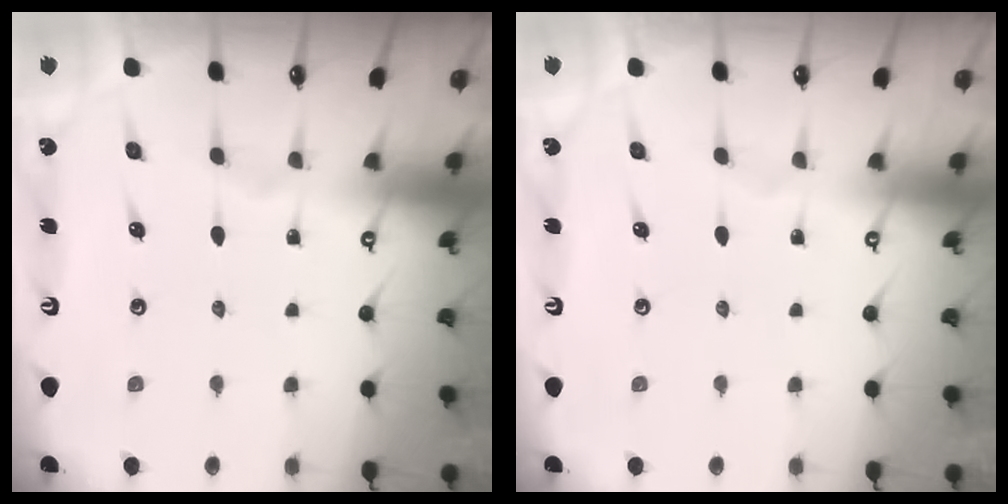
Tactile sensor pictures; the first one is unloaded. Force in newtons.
{"total": 0.0}